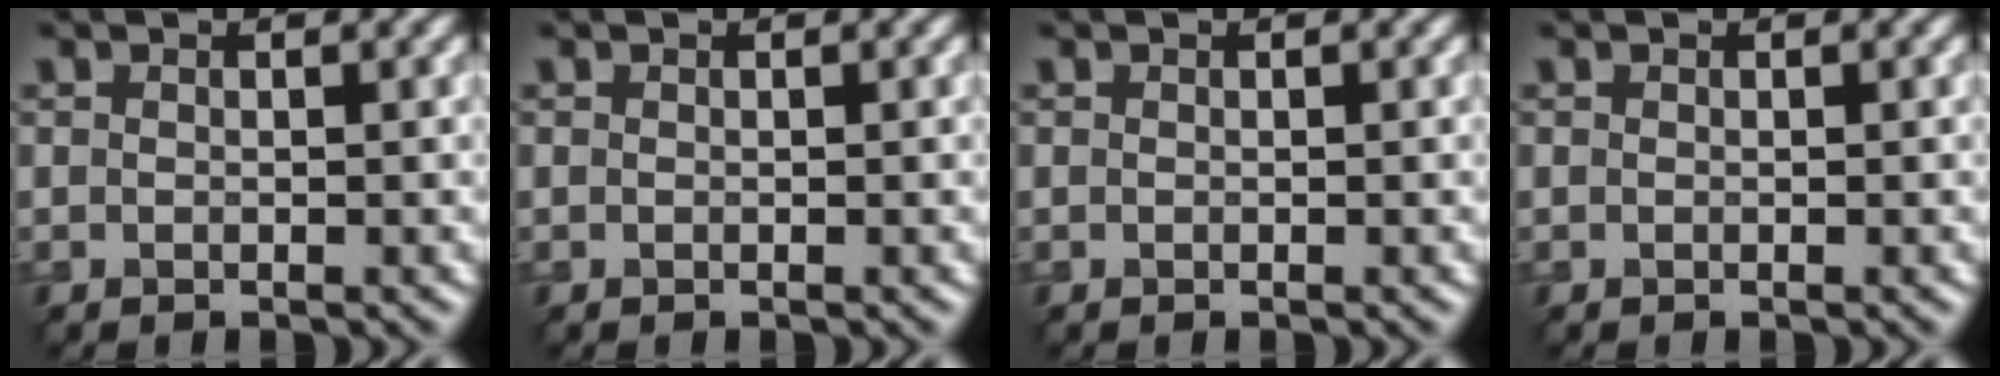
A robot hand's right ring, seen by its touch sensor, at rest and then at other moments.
{"total": 0.0}
{"total": 0.0}
{"total": 0.0}